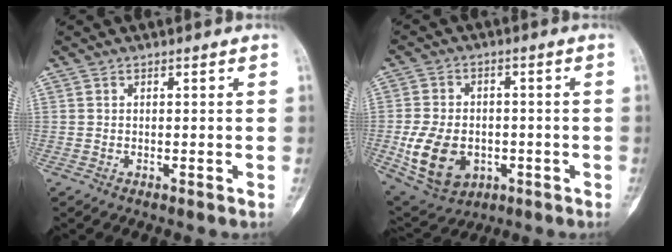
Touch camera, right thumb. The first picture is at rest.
{"total": 13.9, "force": [-3.2, 10.2, 8.9], "torque": [-0.154, 0.009, -0.035]}